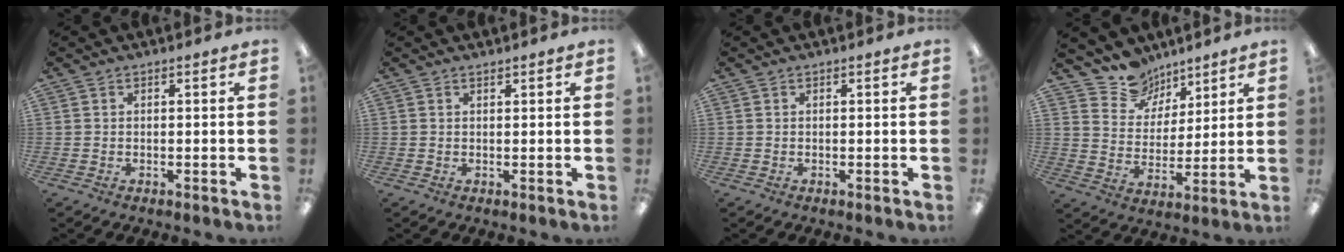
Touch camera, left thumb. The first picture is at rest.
{"total": 0.7, "force": [0.7, 0.2, 0.1], "torque": [-0.003, 0.000, 0.013]}
{"total": 0.0}
{"total": 11.6, "force": [9.4, 6.8, 1.0], "torque": [-0.032, -0.078, 0.182]}